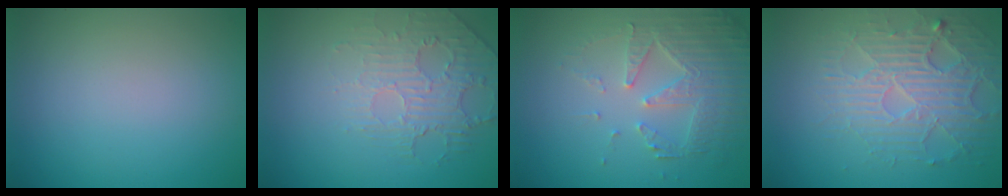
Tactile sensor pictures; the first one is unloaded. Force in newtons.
{"total": 2.3, "press": 1.5, "slide": 1.7}
{"total": 5.2, "press": 3.7, "slide": 3.6}
{"total": 4.5, "press": 4.0, "slide": 2.1}